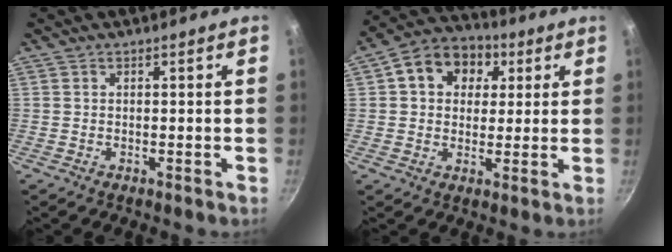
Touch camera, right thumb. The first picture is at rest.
{"total": 12.3, "force": [3.9, 9.6, 6.5], "torque": [-0.082, 0.014, 0.045]}